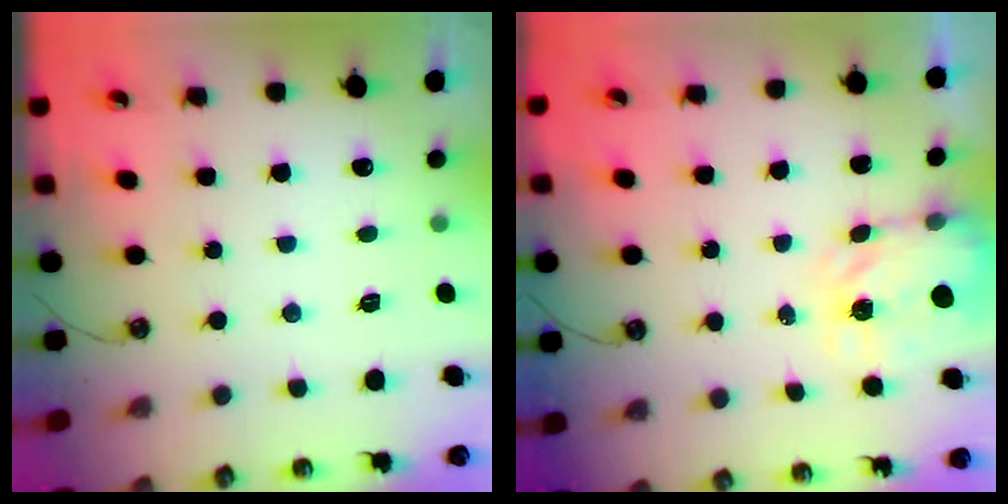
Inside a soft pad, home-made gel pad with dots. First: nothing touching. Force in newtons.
{"total": 3.7, "press": 3.7, "slide": 0.5}